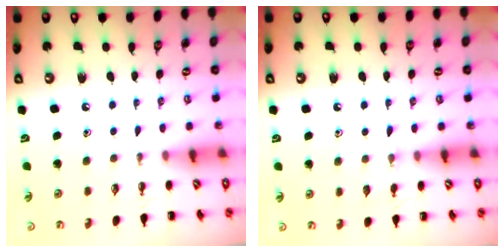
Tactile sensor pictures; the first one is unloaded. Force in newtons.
{"total": 4.2, "press": 3.9, "slide": 1.6}